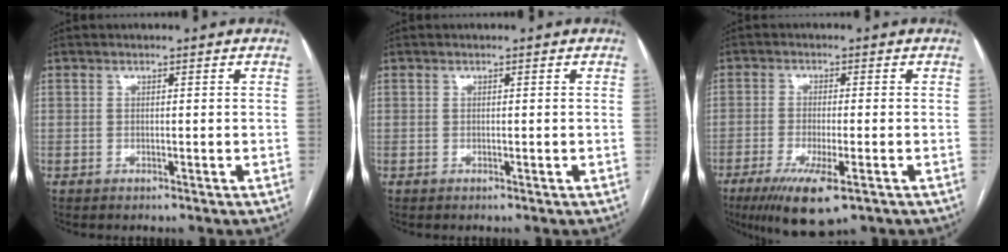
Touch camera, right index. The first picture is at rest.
{"total": 0.0}
{"total": 9.5, "force": [-5.4, 1.8, 7.6], "torque": [-0.135, -0.025, -0.086]}